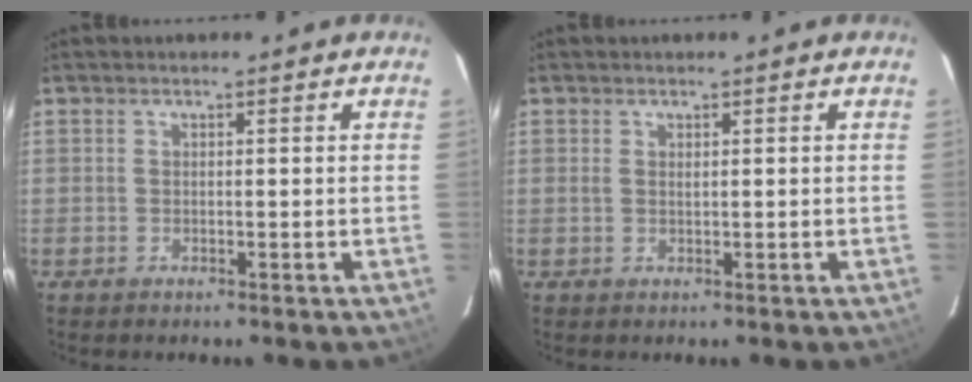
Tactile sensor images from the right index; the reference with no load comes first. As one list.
[{"total": 0.7, "force": [0.3, 0.4, 0.6], "torque": [-0.011, 0.001, 0.005]}]